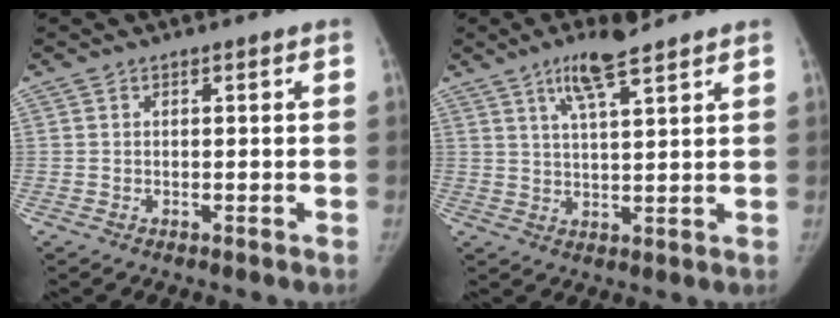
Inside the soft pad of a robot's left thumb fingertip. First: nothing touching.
{"total": 7.5, "force": [5.1, 1.3, 5.4], "torque": [-0.099, -0.023, 0.092]}